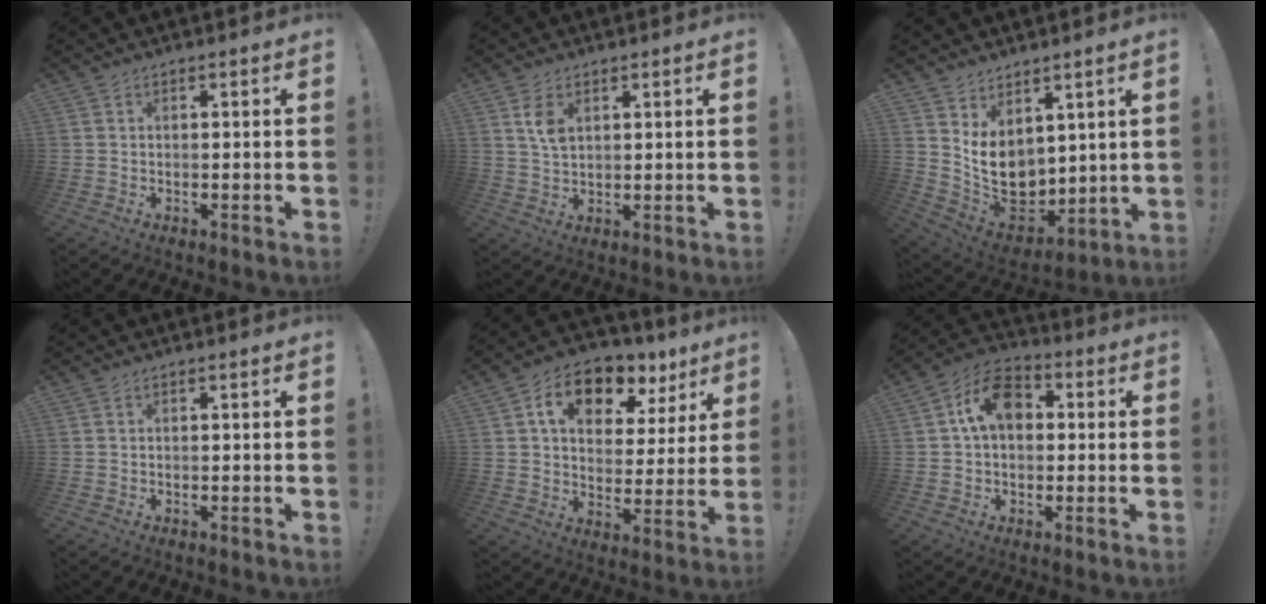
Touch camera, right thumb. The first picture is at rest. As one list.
[{"total": 5.5, "force": [2.5, 3.2, 3.7], "torque": [-0.054, -0.008, 0.043]}, {"total": 11.4, "force": [2.9, 8.7, 6.8], "torque": [-0.113, -0.045, 0.069]}, {"total": 0.0}, {"total": 12.7, "force": [7.0, 7.8, 7.2], "torque": [-0.106, -0.034, 0.124]}, {"total": 12.3, "force": [3.2, 8.6, 8.3], "torque": [-0.130, 0.011, 0.062]}]